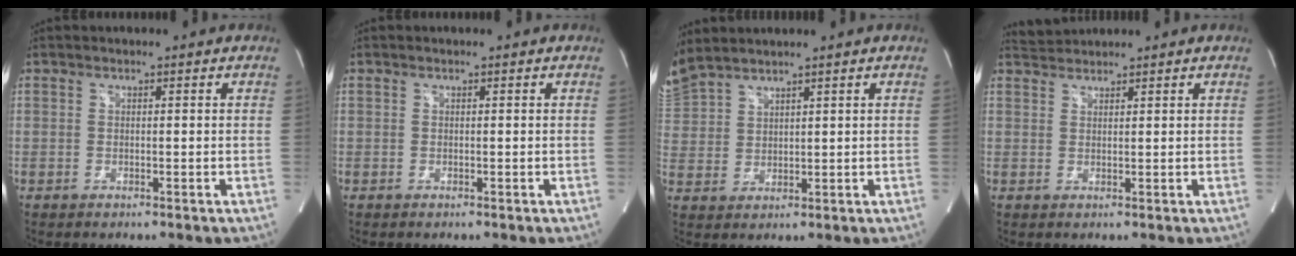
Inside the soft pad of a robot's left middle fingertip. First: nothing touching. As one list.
[{"total": 0.0}, {"total": 6.9, "force": [6.5, 1.0, 2.0], "torque": [-0.061, 0.019, 0.141]}, {"total": 2.3, "force": [2.2, -0.2, -0.5], "torque": [-0.006, 0.011, 0.051]}]